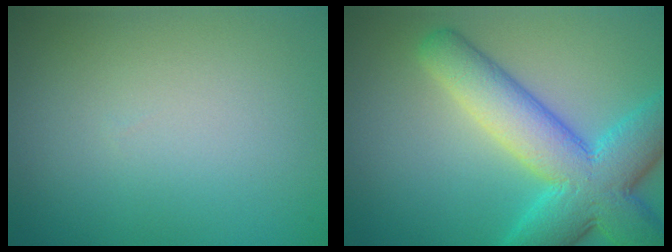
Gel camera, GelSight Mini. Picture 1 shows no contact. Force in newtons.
{"total": 9.8, "press": 9.8, "slide": 0.4}